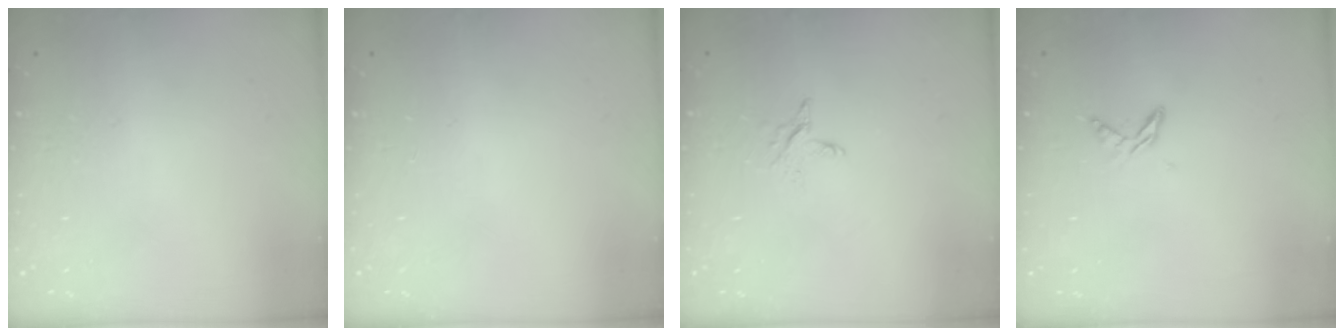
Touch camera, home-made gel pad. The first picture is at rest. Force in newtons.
{"total": 0.0}
{"total": 2.9, "press": 2.9, "slide": 0.2}
{"total": 6.0, "press": 6.0, "slide": 0.7}